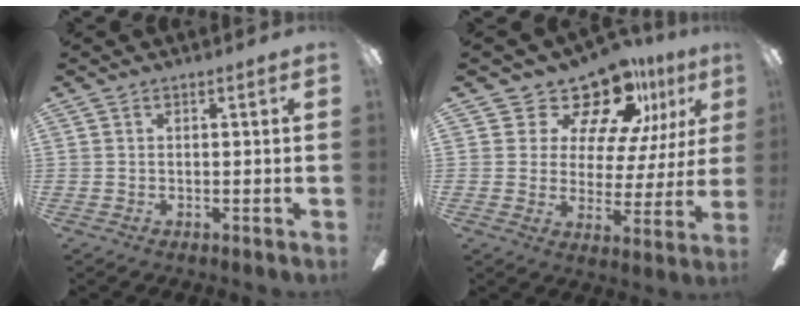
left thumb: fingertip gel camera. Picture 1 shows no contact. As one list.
[{"total": 16.7, "force": [12.9, 7.4, 7.5], "torque": [-0.143, -0.088, 0.226]}]